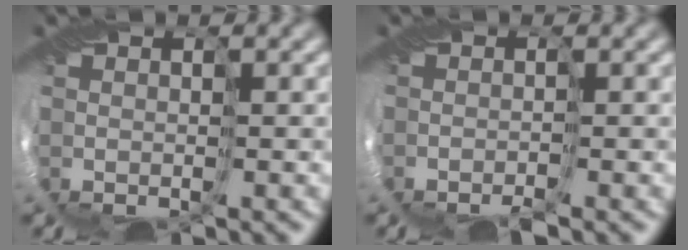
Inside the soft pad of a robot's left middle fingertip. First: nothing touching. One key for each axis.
{"total": 1.2, "fx": -1.2, "fy": -0.2, "fz": 0.1, "tx": 0.008, "ty": 0.002, "tz": -0.027}